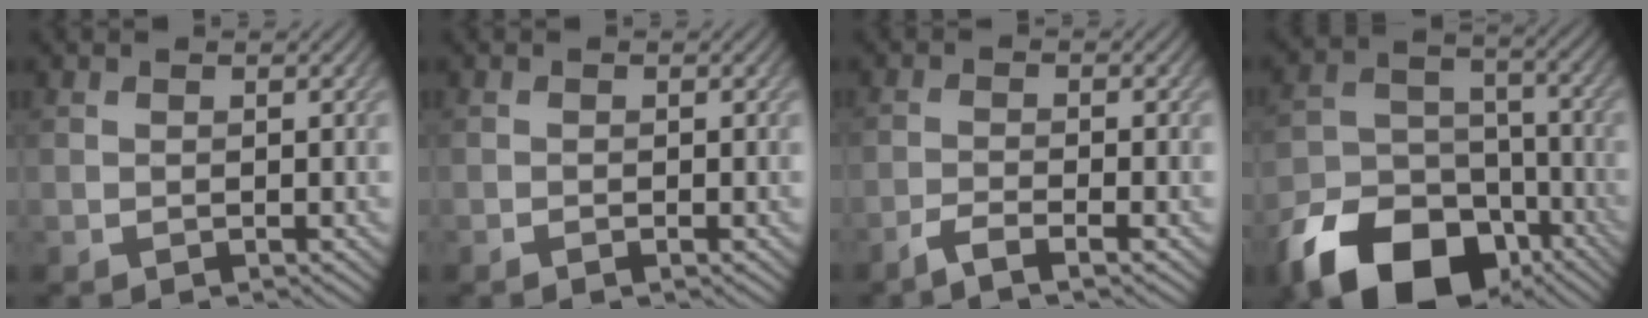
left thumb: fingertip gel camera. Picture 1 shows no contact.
{"total": 0.5, "force": [-0.3, 0.1, 0.4], "torque": [-0.007, -0.002, -0.005]}
{"total": 3.0, "force": [-2.1, 0.4, 2.1], "torque": [-0.038, 0.000, -0.056]}
{"total": 16.2, "force": [-10.2, 9.8, 8.0], "torque": [-0.190, -0.043, -0.174]}